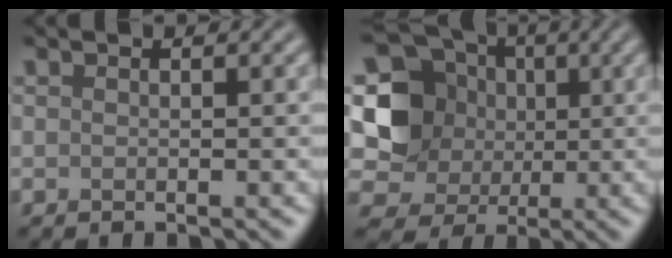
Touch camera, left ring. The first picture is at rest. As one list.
[{"total": 9.3, "force": [1.2, 8.4, 3.8], "torque": [-0.079, 0.016, -0.002]}]